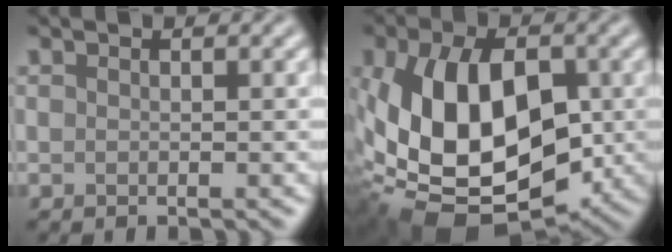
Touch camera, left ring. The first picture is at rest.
{"total": 14.3, "force": [-1.6, 9.1, 10.9], "torque": [-0.198, -0.017, -0.026]}